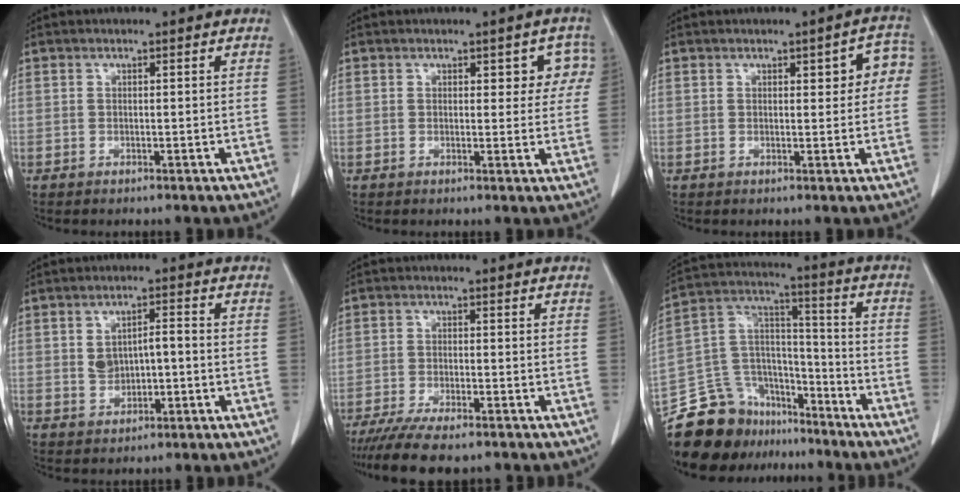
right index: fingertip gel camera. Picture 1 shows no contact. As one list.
[{"total": 4.0, "force": [1.7, 2.5, 2.7], "torque": [-0.006, 0.008, 0.013]}, {"total": 4.5, "force": [1.1, 1.8, 3.9], "torque": [-0.032, 0.016, 0.009]}, {"total": 4.1, "force": [-0.3, 2.2, 3.5], "torque": [-0.063, 0.016, 0.002]}, {"total": 10.1, "force": [-8.4, 1.9, 5.3], "torque": [-0.079, -0.017, -0.131]}, {"total": 17.6, "force": [-14.8, 8.9, 3.4], "torque": [-0.069, 0.074, -0.246]}]